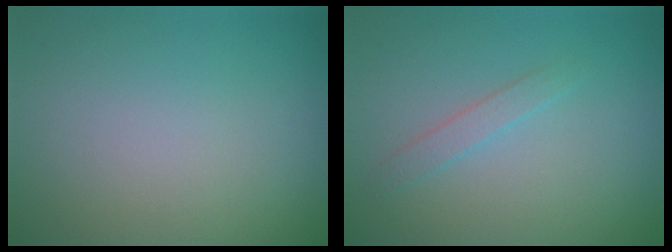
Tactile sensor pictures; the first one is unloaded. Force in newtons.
{"total": 1.2, "press": 1.2, "slide": 0.1}